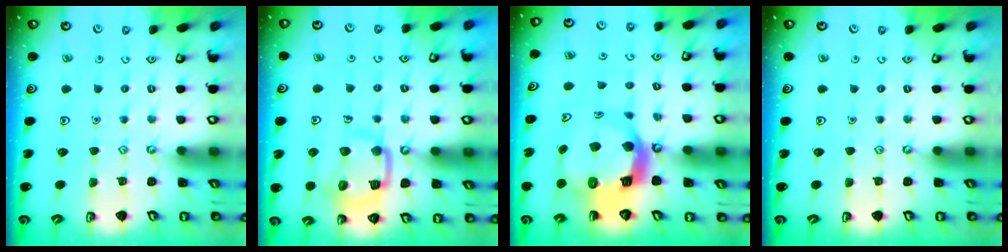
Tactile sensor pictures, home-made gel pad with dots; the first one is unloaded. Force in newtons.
{"total": 16.5, "press": 16.5, "slide": 1.6}
{"total": 11.2, "press": 11.1, "slide": 1.7}
{"total": 0.0}